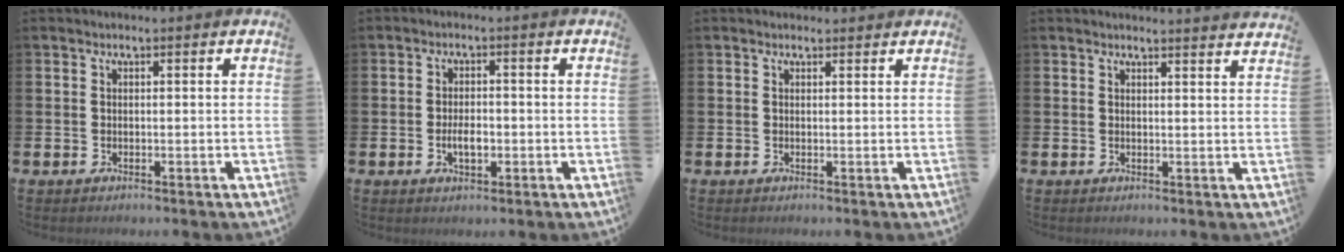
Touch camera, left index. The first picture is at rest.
{"total": 3.0, "force": [-0.6, 1.5, 2.5], "torque": [-0.039, -0.001, -0.012]}
{"total": 0.7, "force": [0.6, 0.3, 0.1], "torque": [0.004, 0.001, 0.009]}
{"total": 2.0, "force": [2.0, -0.2, -0.2], "torque": [0.010, -0.018, 0.035]}